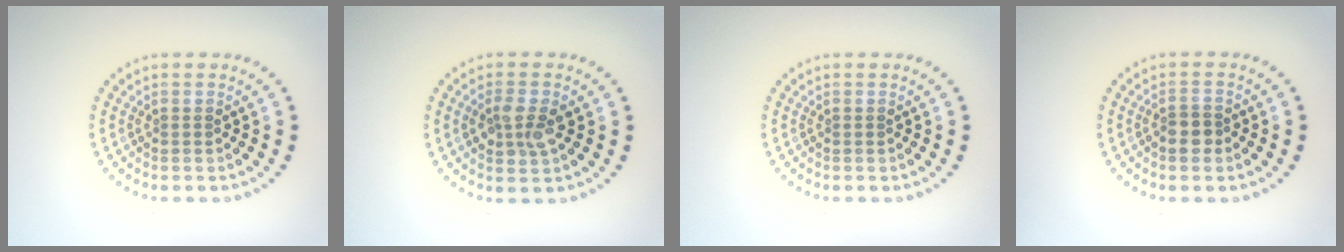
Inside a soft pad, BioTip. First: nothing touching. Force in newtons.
{"total": 2.5, "press": 2.5, "slide": 0.2}
{"total": 0.0}
{"total": 1.9, "press": 1.7, "slide": 0.9}